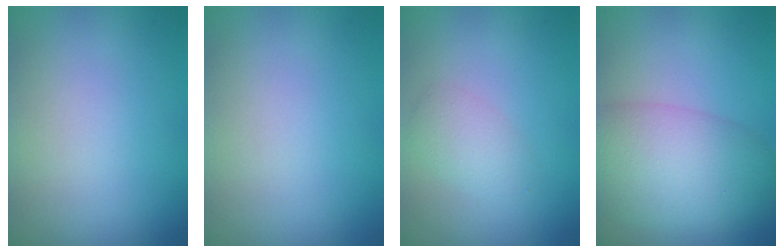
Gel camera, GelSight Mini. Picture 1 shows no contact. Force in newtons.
{"total": 0.0}
{"total": 2.0, "press": 2.0, "slide": 0.0}
{"total": 7.6, "press": 7.6, "slide": 0.3}